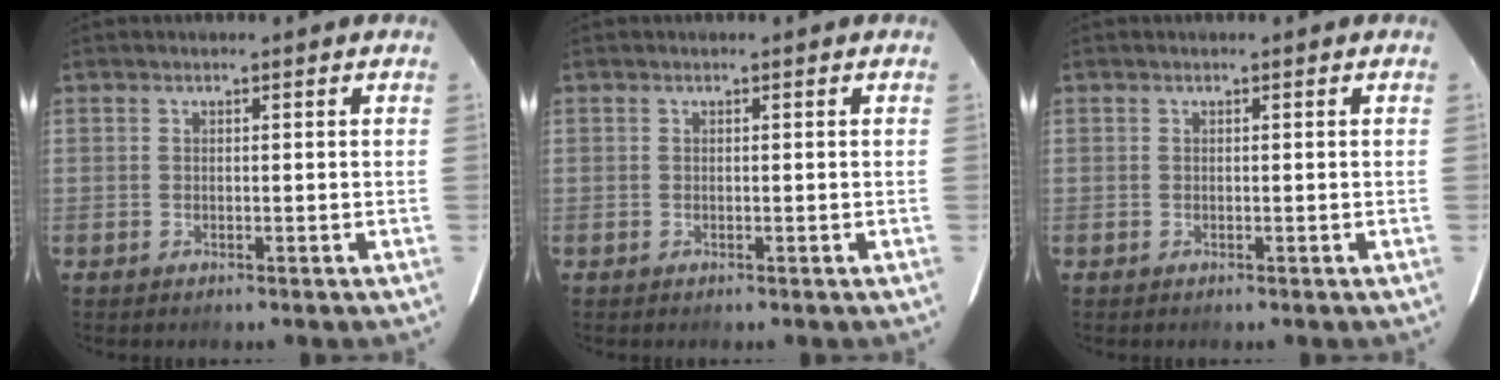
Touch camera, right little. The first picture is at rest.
{"total": 0.0}
{"total": 0.0}